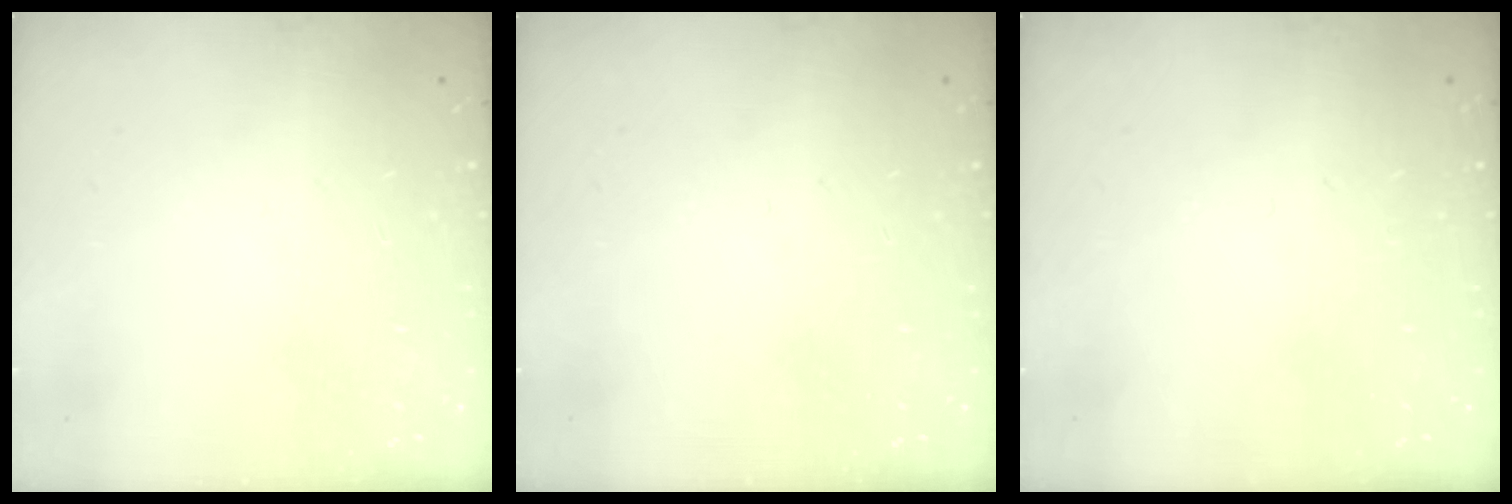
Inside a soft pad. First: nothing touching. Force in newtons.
{"total": 0.0}
{"total": 0.0}